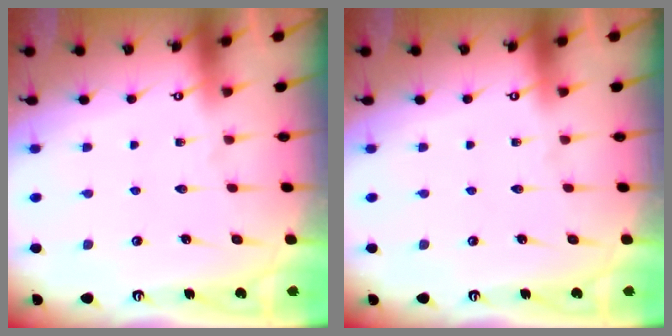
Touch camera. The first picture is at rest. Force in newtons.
{"total": 0.0}